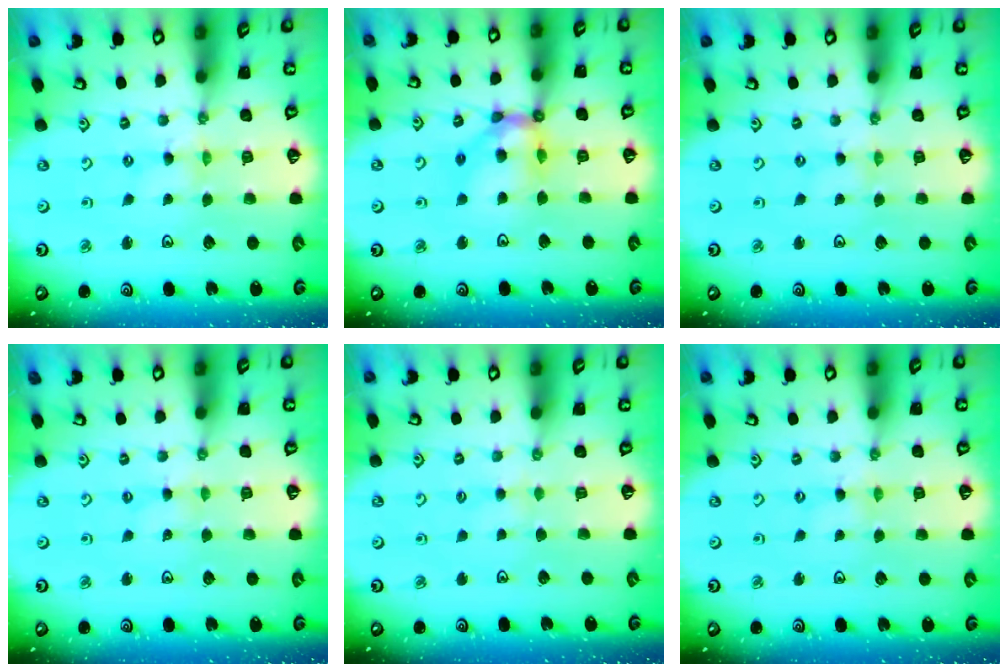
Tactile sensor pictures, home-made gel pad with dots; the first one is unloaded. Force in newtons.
{"total": 12.8, "press": 12.8, "slide": 1.2}
{"total": 0.0}
{"total": 1.0, "press": 0.9, "slide": 0.2}
{"total": 2.0, "press": 1.9, "slide": 0.4}
{"total": 2.4, "press": 2.3, "slide": 0.4}